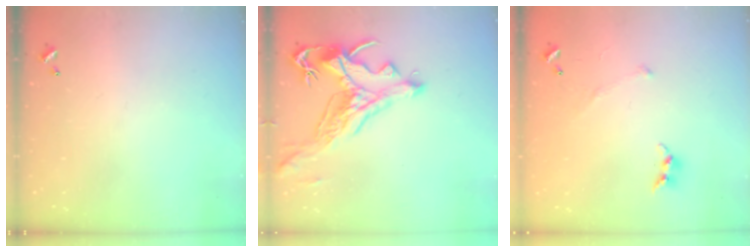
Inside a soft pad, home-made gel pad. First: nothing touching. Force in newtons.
{"total": 2.2, "press": 1.7, "slide": 1.3}
{"total": 5.2, "press": 5.1, "slide": 0.6}